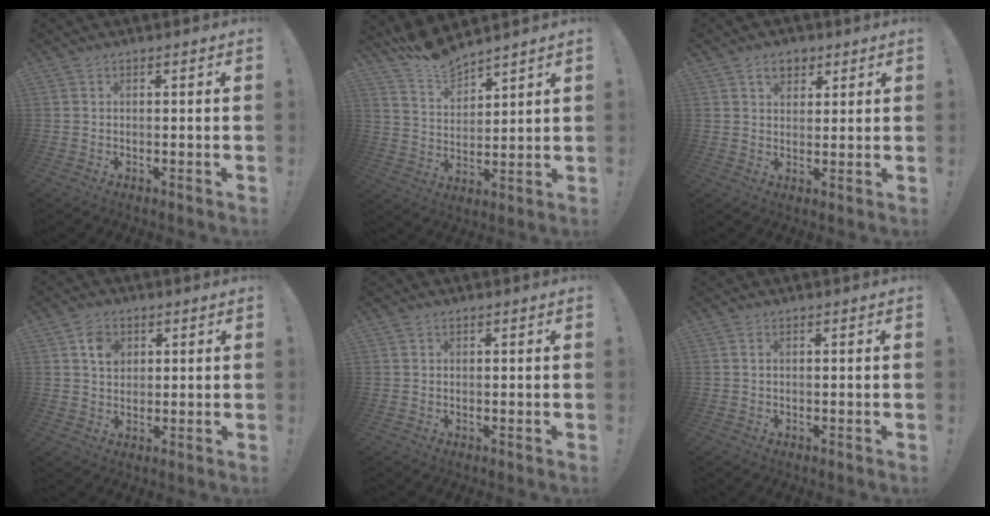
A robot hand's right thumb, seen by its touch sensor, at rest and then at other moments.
{"total": 8.7, "force": [8.4, 1.8, 1.5], "torque": [-0.042, -0.064, 0.161]}
{"total": 5.3, "force": [2.8, 3.7, 2.6], "torque": [-0.035, -0.002, 0.049]}
{"total": 5.7, "force": [2.6, 4.4, 2.7], "torque": [-0.037, -0.004, 0.046]}
{"total": 0.6, "force": [0.4, 0.4, 0.2], "torque": [-0.001, -0.002, 0.008]}
{"total": 0.5, "force": [0.2, 0.0, 0.5], "torque": [-0.015, 0.002, 0.004]}